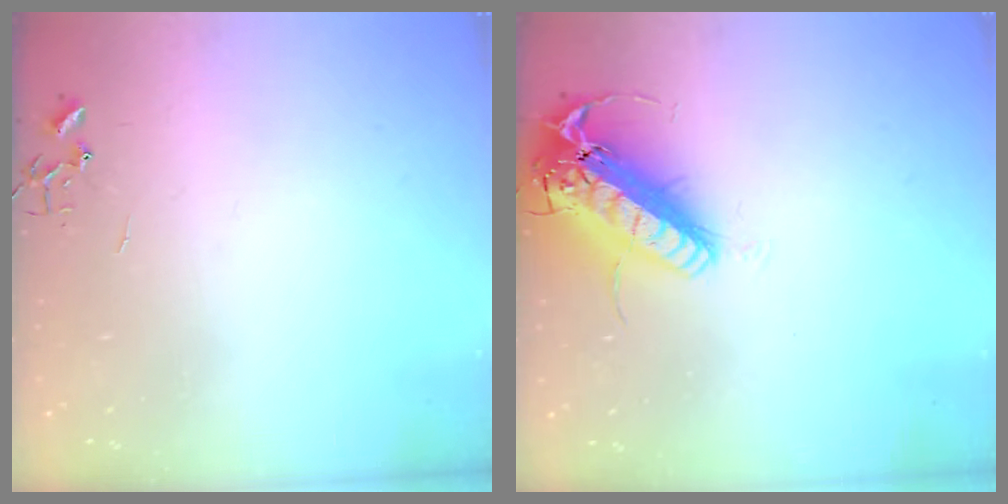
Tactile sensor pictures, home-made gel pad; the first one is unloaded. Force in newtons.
{"total": 21.1, "press": 20.8, "slide": 3.7}